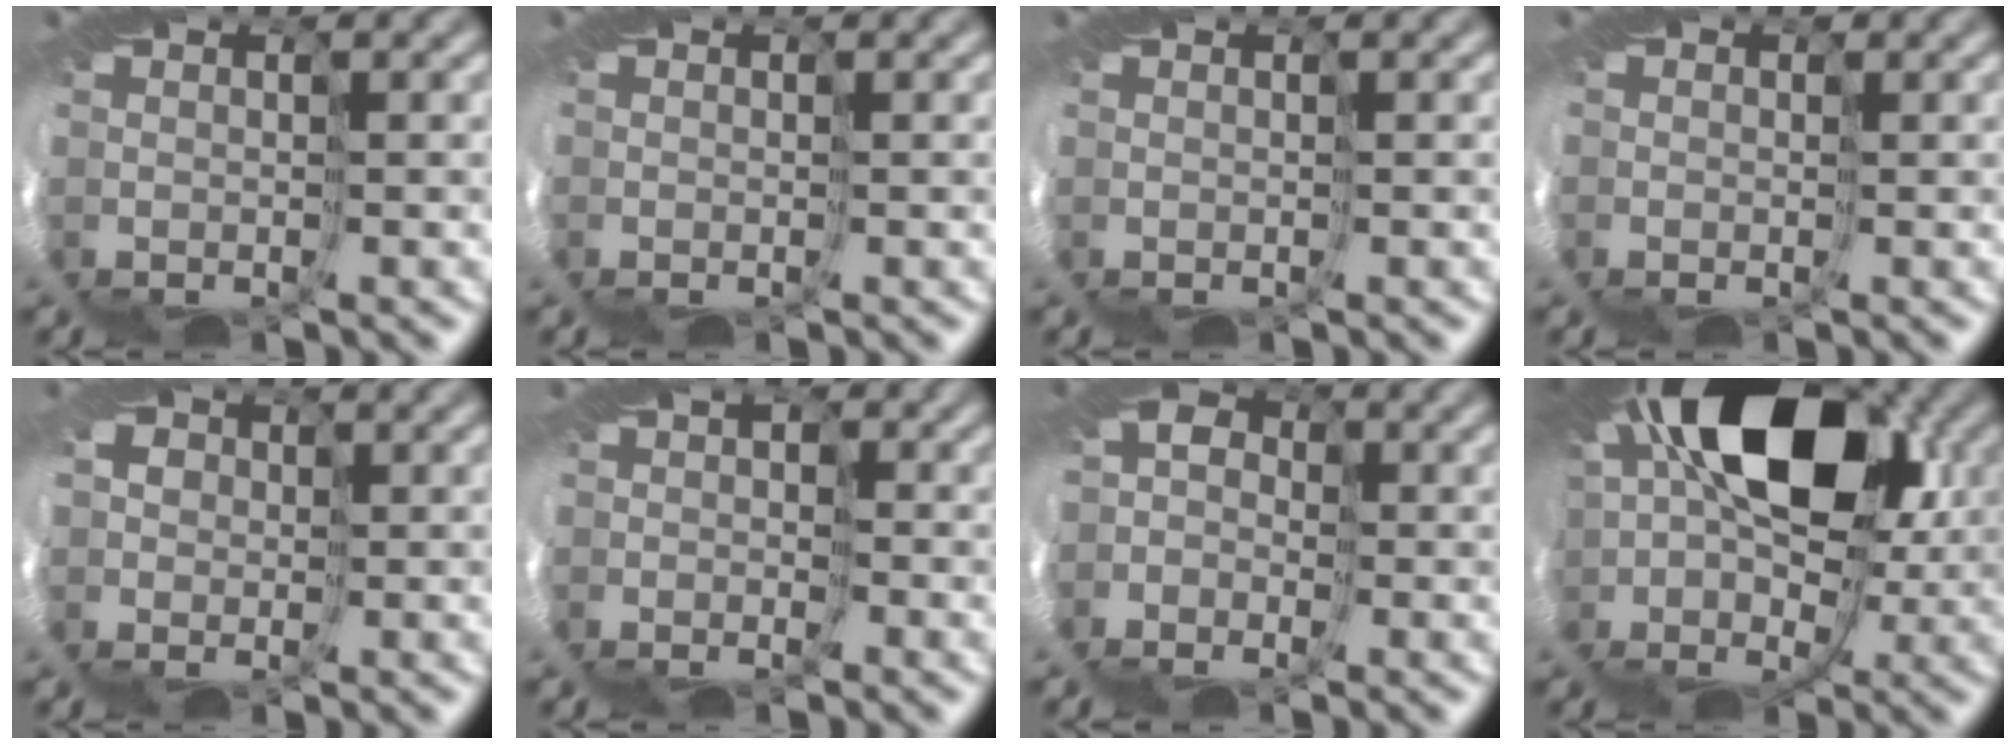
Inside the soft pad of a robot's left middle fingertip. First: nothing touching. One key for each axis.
{"total": 0.0}
{"total": 0.0}
{"total": 1.1, "fx": 0.1, "fy": 1.0, "fz": 0.5, "tx": -0.012, "ty": 0.008, "tz": -0.005}
{"total": 5.5, "fx": -0.5, "fy": 5.2, "fz": 1.7, "tx": -0.039, "ty": 0.007, "tz": -0.046}
{"total": 4.2, "fx": -0.7, "fy": 3.7, "fz": 1.9, "tx": -0.029, "ty": 0.005, "tz": -0.027}
{"total": 4.8, "fx": -2.4, "fy": 3.8, "fz": 1.5, "tx": -0.036, "ty": 0.000, "tz": -0.046}
{"total": 13.8, "fx": 4.0, "fy": 8.3, "fz": 10.2, "tx": -0.149, "ty": 0.018, "tz": 0.046}